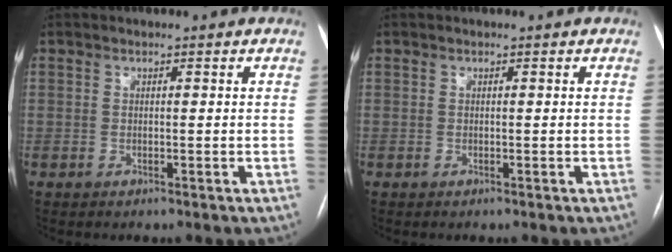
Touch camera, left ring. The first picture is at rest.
{"total": 0.0}